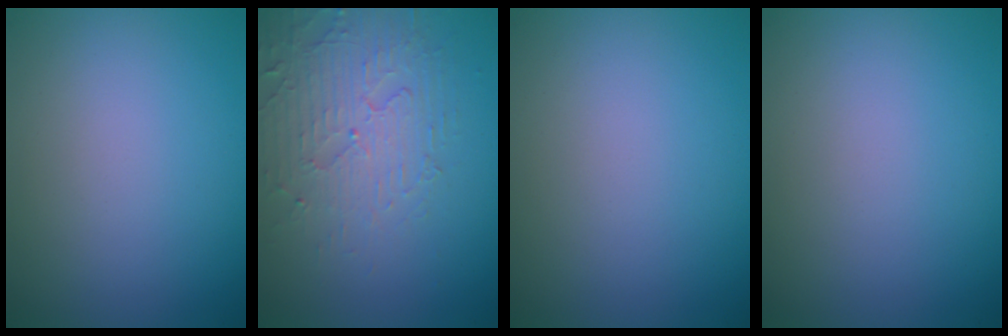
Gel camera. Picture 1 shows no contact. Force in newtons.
{"total": 3.9, "press": 3.7, "slide": 1.1}
{"total": 0.0}
{"total": 0.0}